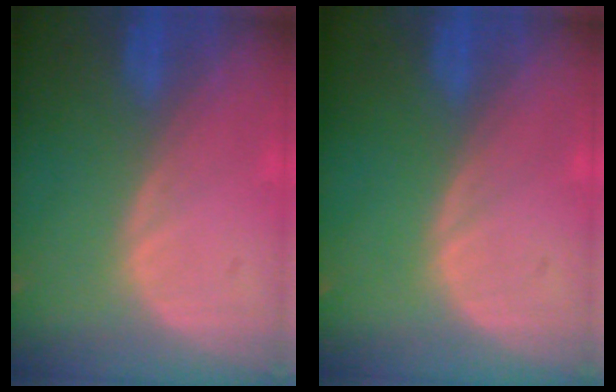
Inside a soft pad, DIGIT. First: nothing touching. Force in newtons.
{"total": 0.0}